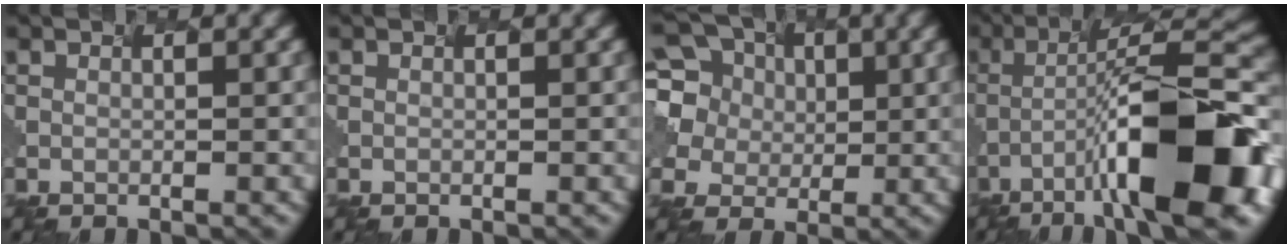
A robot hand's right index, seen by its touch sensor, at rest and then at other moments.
{"total": 0.0}
{"total": 9.8, "force": [3.9, 8.2, 3.8], "torque": [-0.120, 0.024, 0.072]}
{"total": 13.2, "force": [-6.1, 2.9, 11.3], "torque": [-0.200, 0.002, -0.079]}